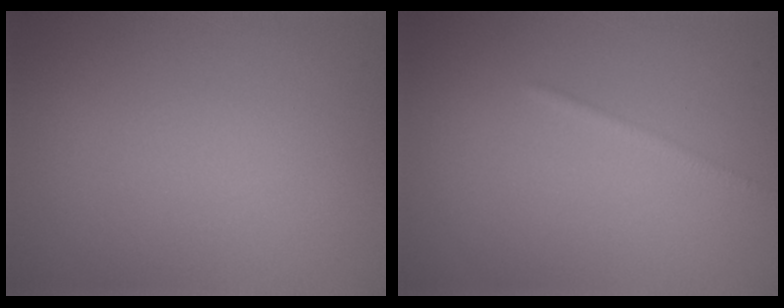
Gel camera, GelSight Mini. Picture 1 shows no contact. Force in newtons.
{"total": 0.8, "press": 0.8, "slide": 0.1}